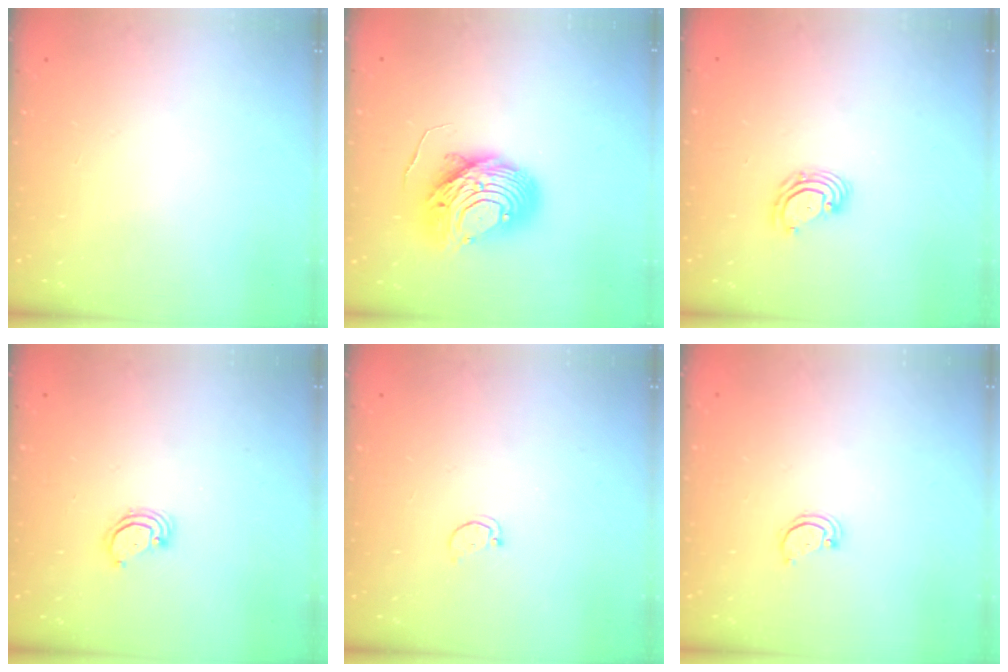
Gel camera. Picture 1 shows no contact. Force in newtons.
{"total": 12.2, "press": 12.1, "slide": 1.4}
{"total": 5.1, "press": 5.0, "slide": 0.6}
{"total": 3.2, "press": 3.2, "slide": 0.2}
{"total": 1.7, "press": 1.7, "slide": 0.2}
{"total": 1.8, "press": 1.8, "slide": 0.2}